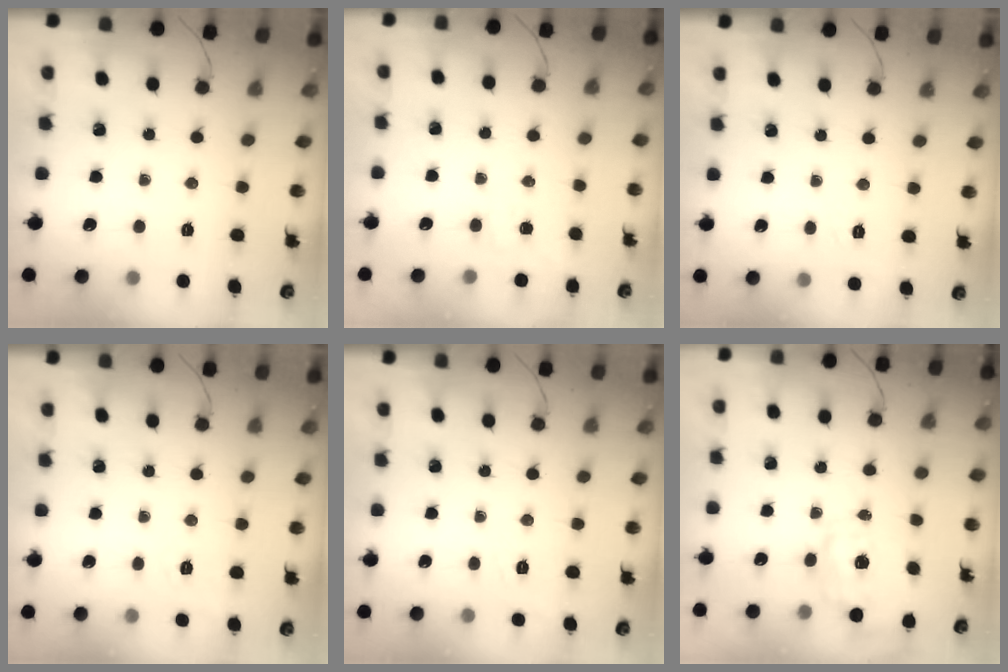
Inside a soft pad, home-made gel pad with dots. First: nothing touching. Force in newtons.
{"total": 2.9, "press": 2.5, "slide": 1.5}
{"total": 1.7, "press": 0.2, "slide": 1.7}
{"total": 2.8, "press": 2.0, "slide": 2.0}
{"total": 1.8, "press": 0.2, "slide": 1.8}
{"total": 1.8, "press": 1.7, "slide": 0.6}